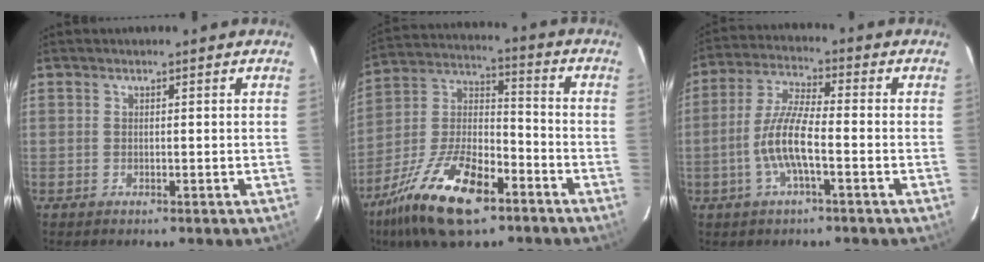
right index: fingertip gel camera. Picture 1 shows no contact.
{"total": 20.0, "force": [-11.9, 8.2, 13.9], "torque": [-0.286, -0.010, -0.215]}
{"total": 9.3, "force": [-2.9, 1.9, 8.7], "torque": [-0.182, 0.000, -0.057]}